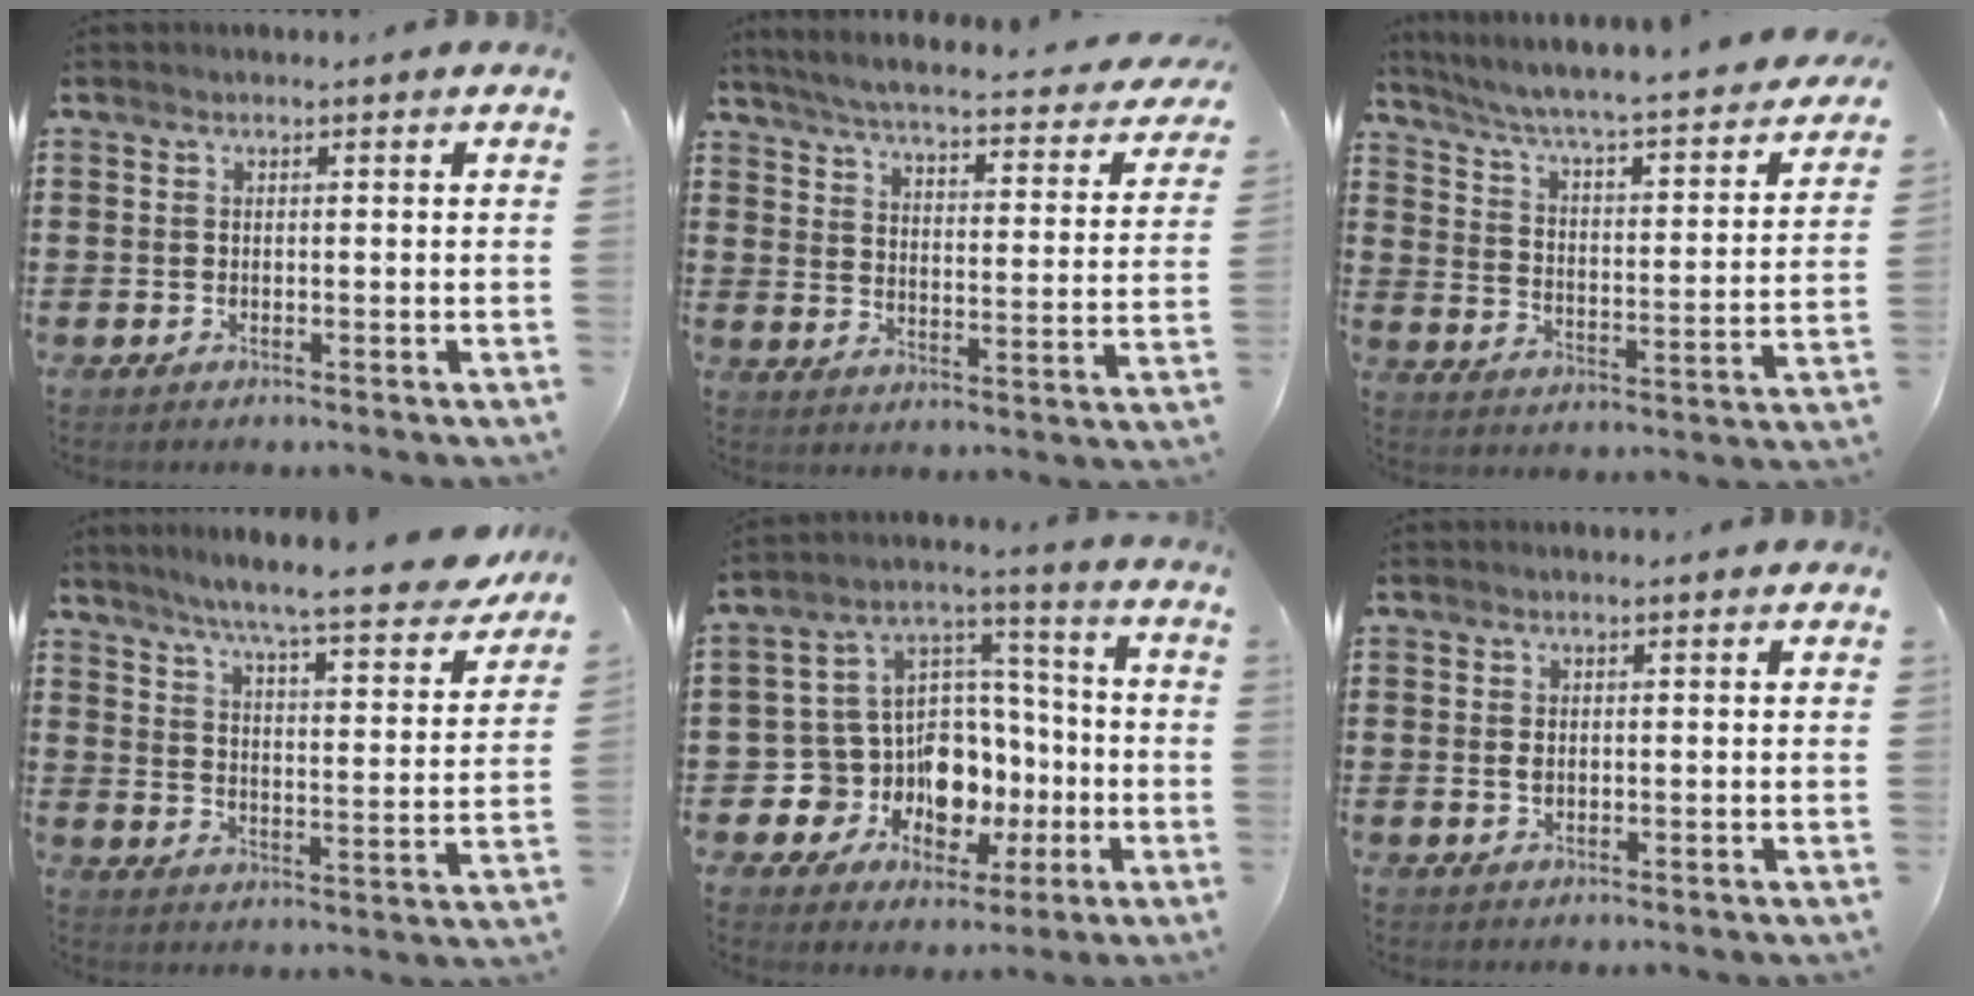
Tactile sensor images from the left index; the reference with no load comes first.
{"total": 4.3, "force": [3.9, -0.2, 1.9], "torque": [-0.058, -0.033, 0.058]}
{"total": 3.6, "force": [2.9, -0.1, 2.2], "torque": [-0.060, -0.040, 0.034]}
{"total": 7.6, "force": [6.7, -0.4, 3.5], "torque": [-0.081, -0.052, 0.107]}
{"total": 11.9, "force": [-3.6, 10.3, 4.6], "torque": [-0.140, -0.004, -0.053]}
{"total": 1.0, "force": [0.2, 0.6, 0.8], "torque": [-0.019, 0.003, 0.002]}